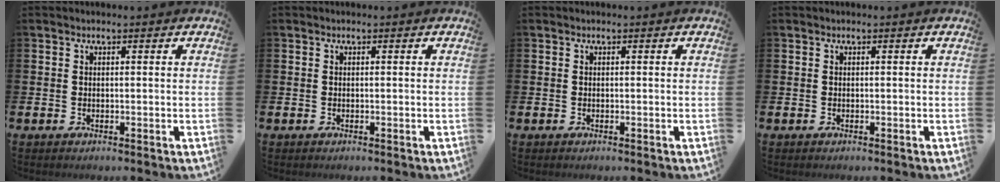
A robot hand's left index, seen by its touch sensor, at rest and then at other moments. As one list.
[{"total": 0.0}, {"total": 0.0}, {"total": 0.0}]